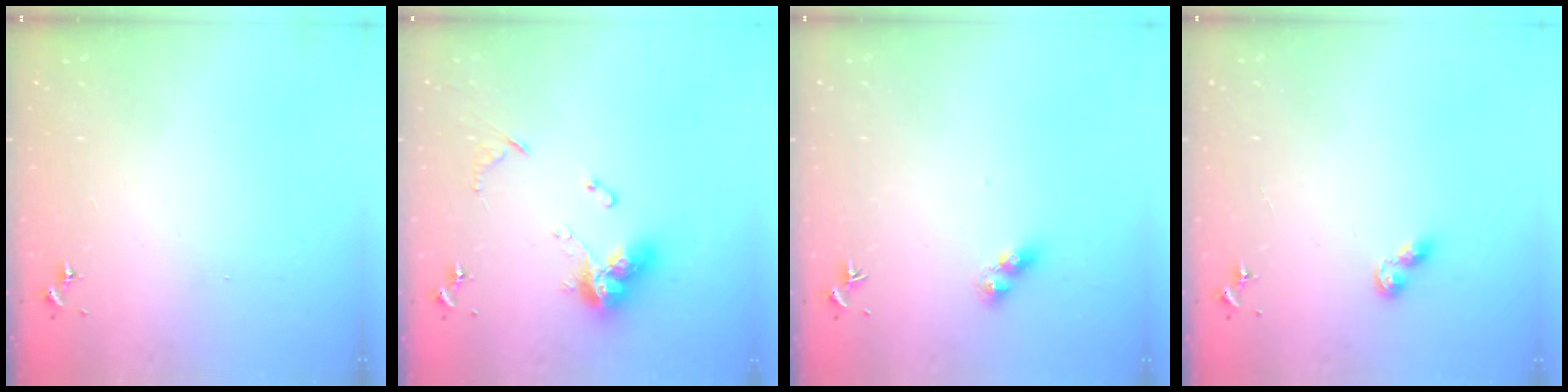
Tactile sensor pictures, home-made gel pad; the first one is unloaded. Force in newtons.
{"total": 16.0, "press": 16.0, "slide": 1.4}
{"total": 7.4, "press": 7.3, "slide": 0.6}
{"total": 5.7, "press": 5.6, "slide": 0.6}